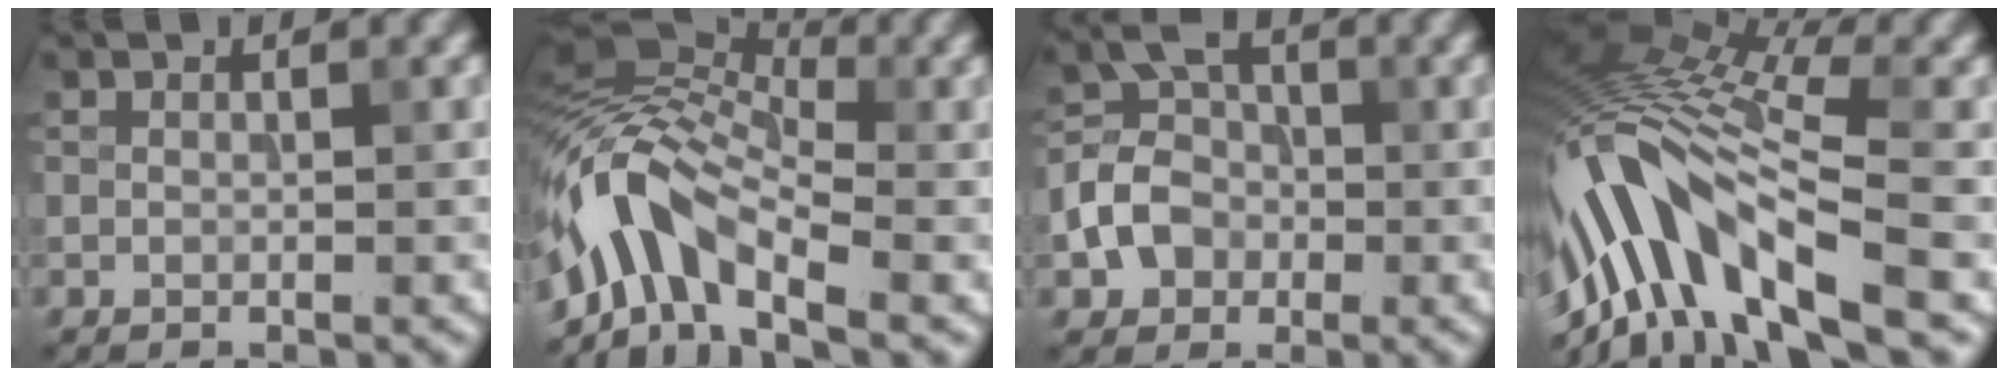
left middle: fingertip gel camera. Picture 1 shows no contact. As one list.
[{"total": 8.3, "force": [-3.3, 4.2, 6.4], "torque": [-0.113, 0.024, -0.082]}, {"total": 4.2, "force": [-1.5, 3.4, 2.1], "torque": [-0.036, 0.006, -0.034]}, {"total": 12.8, "force": [-3.6, 4.0, 11.6], "torque": [-0.223, 0.025, -0.062]}]